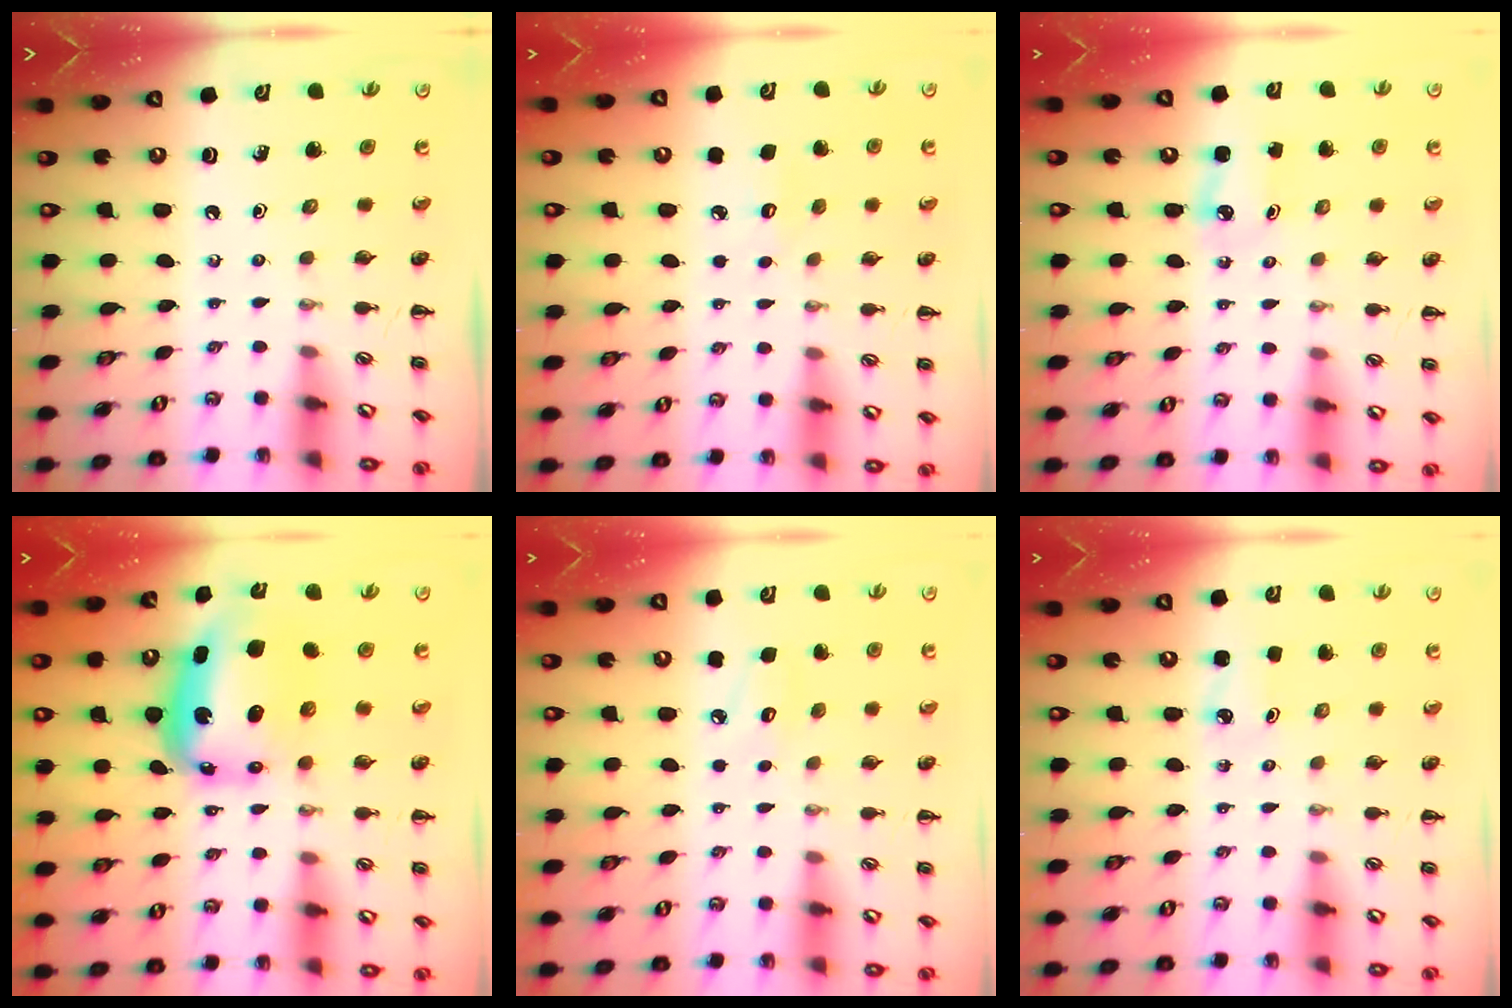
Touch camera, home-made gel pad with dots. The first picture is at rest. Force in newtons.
{"total": 5.5, "press": 5.4, "slide": 1.3}
{"total": 2.9, "press": 2.8, "slide": 0.5}
{"total": 8.3, "press": 7.9, "slide": 2.5}
{"total": 6.2, "press": 6.0, "slide": 1.8}
{"total": 2.5, "press": 2.4, "slide": 0.8}